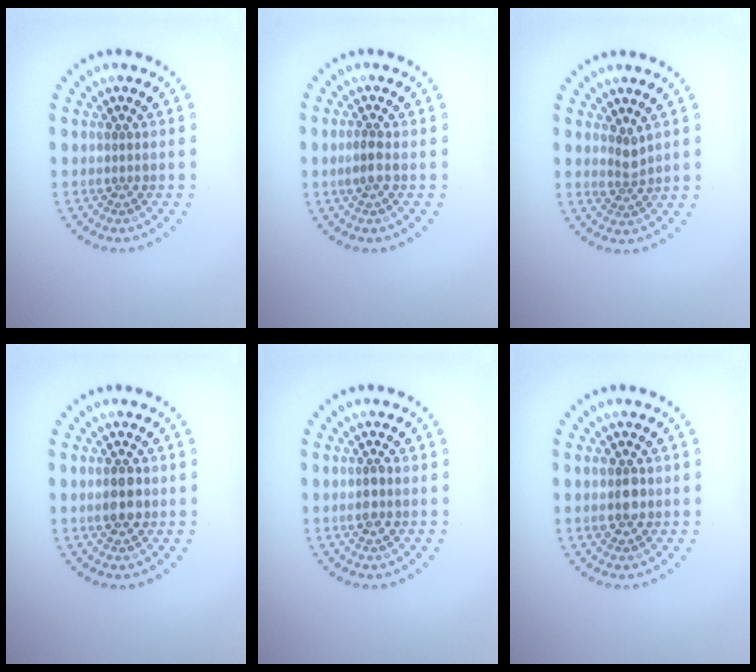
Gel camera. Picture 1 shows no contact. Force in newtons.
{"total": 1.5, "press": 1.3, "slide": 0.7}
{"total": 1.7, "press": 1.3, "slide": 1.1}
{"total": 3.1, "press": 3.1, "slide": 0.2}
{"total": 1.6, "press": 1.6, "slide": 0.4}
{"total": 2.5, "press": 2.5, "slide": 0.2}